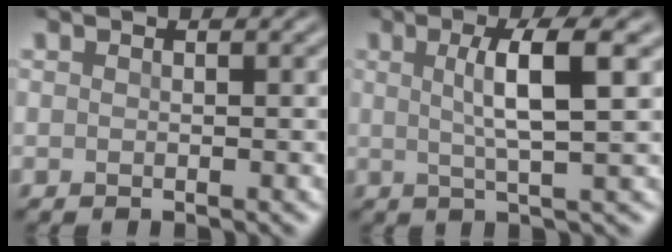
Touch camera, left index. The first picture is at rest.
{"total": 5.3, "force": [1.0, 1.1, 5.1], "torque": [-0.080, 0.003, 0.016]}